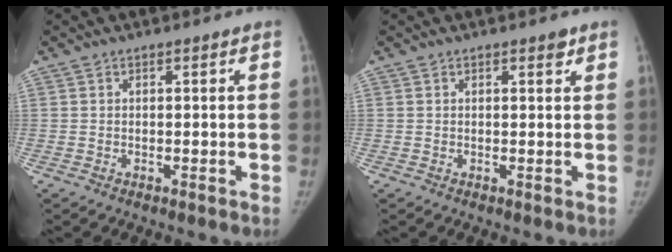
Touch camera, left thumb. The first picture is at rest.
{"total": 1.2, "force": [0.8, 0.5, 0.7], "torque": [-0.004, -0.003, 0.010]}